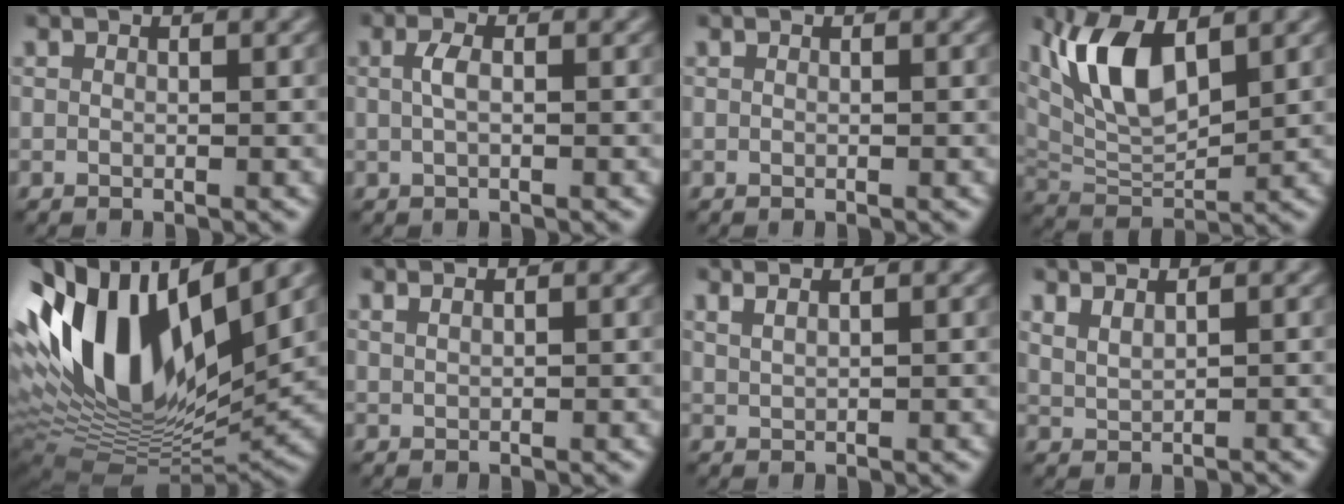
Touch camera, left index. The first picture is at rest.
{"total": 1.2, "force": [-0.2, 0.4, 1.1], "torque": [-0.026, 0.006, -0.002]}
{"total": 0.0}
{"total": 7.4, "force": [3.0, 3.2, 5.9], "torque": [-0.124, 0.003, 0.059]}
{"total": 15.9, "force": [3.7, 8.3, 13.1], "torque": [-0.256, 0.014, 0.059]}
{"total": 1.2, "force": [0.9, 0.6, 0.6], "torque": [0.006, 0.002, 0.001]}
{"total": 2.0, "force": [1.4, 0.8, 1.1], "torque": [0.005, 0.008, 0.003]}
{"total": 1.7, "force": [1.4, 0.5, 0.7], "torque": [-0.011, 0.006, 0.032]}